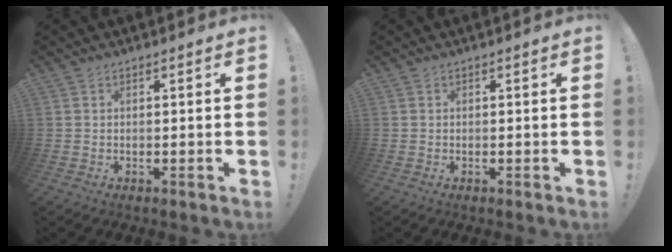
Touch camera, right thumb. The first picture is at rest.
{"total": 0.0}